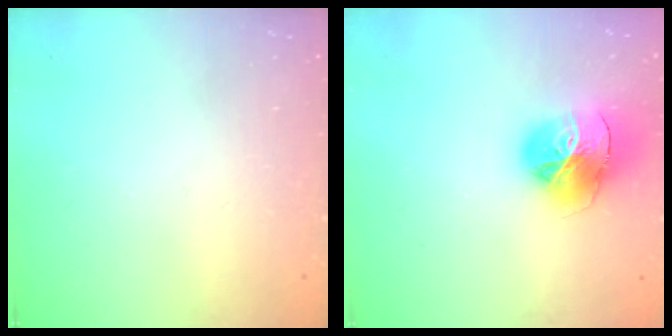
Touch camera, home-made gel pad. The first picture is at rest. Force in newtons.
{"total": 18.2, "press": 18.1, "slide": 2.0}